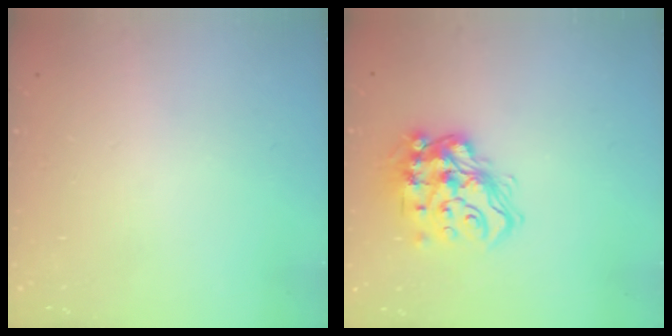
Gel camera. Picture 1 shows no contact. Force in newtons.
{"total": 17.0, "press": 17.0, "slide": 0.9}